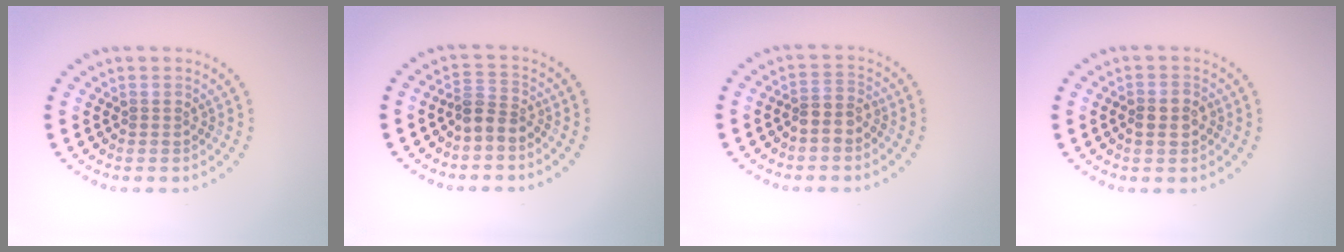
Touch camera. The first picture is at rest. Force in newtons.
{"total": 2.3, "press": 1.8, "slide": 1.5}
{"total": 2.2, "press": 1.9, "slide": 1.2}
{"total": 2.1, "press": 2.1, "slide": 0.5}